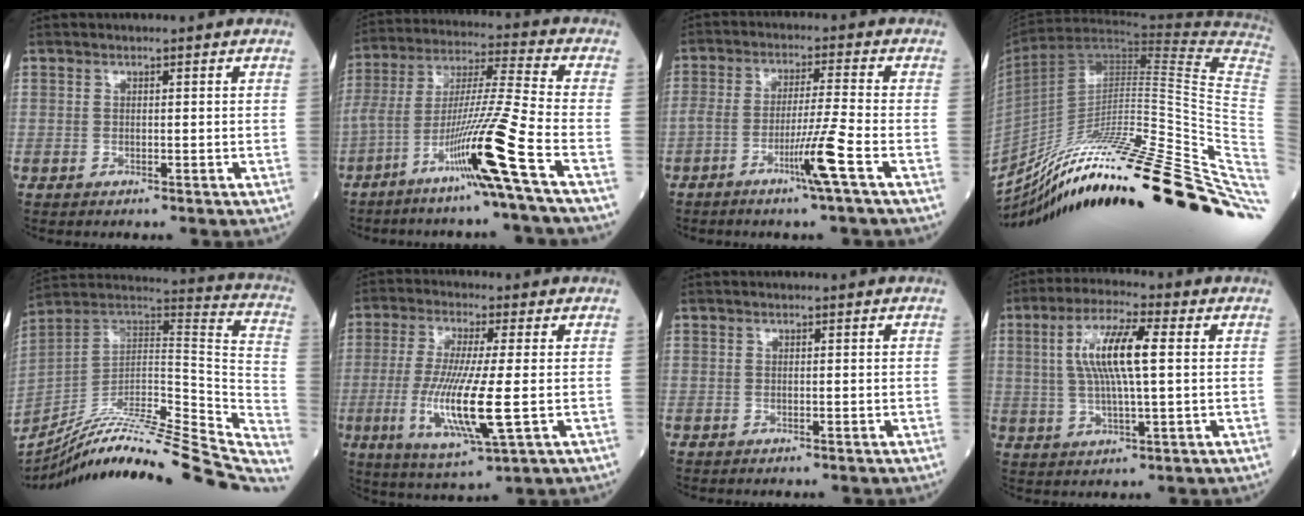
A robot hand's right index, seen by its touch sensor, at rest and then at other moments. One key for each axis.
{"total": 15.4, "fx": -7.9, "fy": -2.9, "fz": 12.9, "tx": -0.253, "ty": -0.016, "tz": -0.148}
{"total": 7.1, "fx": -3.6, "fy": -1.6, "fz": 5.9, "tx": -0.113, "ty": -0.007, "tz": -0.070}
{"total": 35.5, "fx": -21.8, "fy": 0.8, "fz": 28.0, "tx": -0.299, "ty": -0.006, "tz": -0.337}
{"total": 35.2, "fx": -31.4, "fy": 2.0, "fz": 15.7, "tx": -0.150, "ty": -0.027, "tz": -0.444}
{"total": 12.4, "fx": -2.0, "fy": 0.8, "fz": 12.2, "tx": -0.253, "ty": -0.027, "tz": -0.039}
{"total": 0.0}
{"total": 9.8, "fx": 1.9, "fy": 1.4, "fz": 9.5, "tx": -0.194, "ty": 0.009, "tz": 0.035}